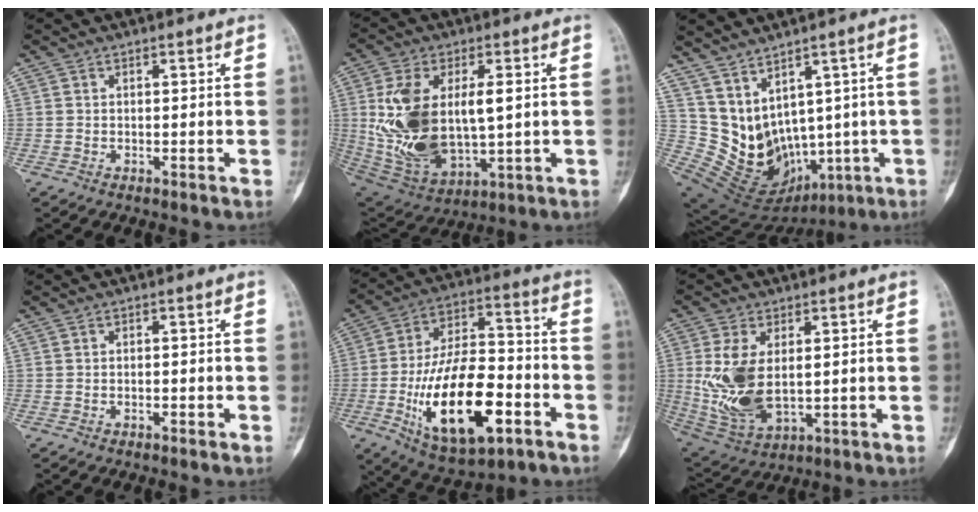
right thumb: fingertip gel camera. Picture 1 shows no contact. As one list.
[{"total": 19.7, "force": [1.7, 10.5, 16.6], "torque": [-0.321, -0.018, 0.051]}, {"total": 12.9, "force": [3.4, 9.7, 7.7], "torque": [-0.121, -0.001, 0.117]}, {"total": 0.8, "force": [-0.4, 0.2, 0.6], "torque": [-0.016, 0.006, -0.004]}, {"total": 22.7, "force": [-7.4, 10.3, 18.8], "torque": [-0.318, 0.031, -0.111]}, {"total": 13.3, "force": [1.0, 7.4, 11.0], "torque": [-0.224, -0.013, 0.038]}]